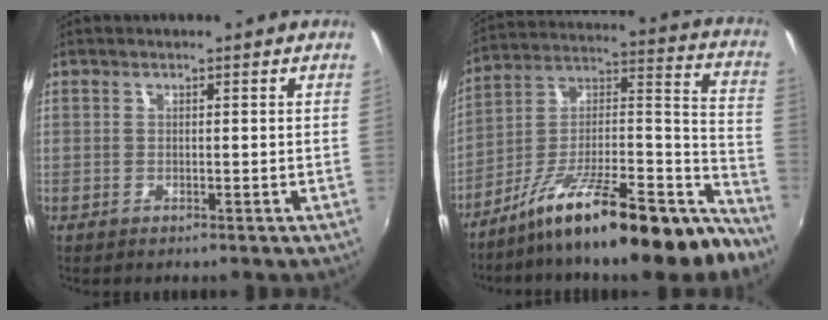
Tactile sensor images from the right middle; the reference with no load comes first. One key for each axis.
{"total": 24.3, "fx": -17.6, "fy": 4.2, "fz": 16.2, "tx": -0.219, "ty": 0.001, "tz": -0.282}